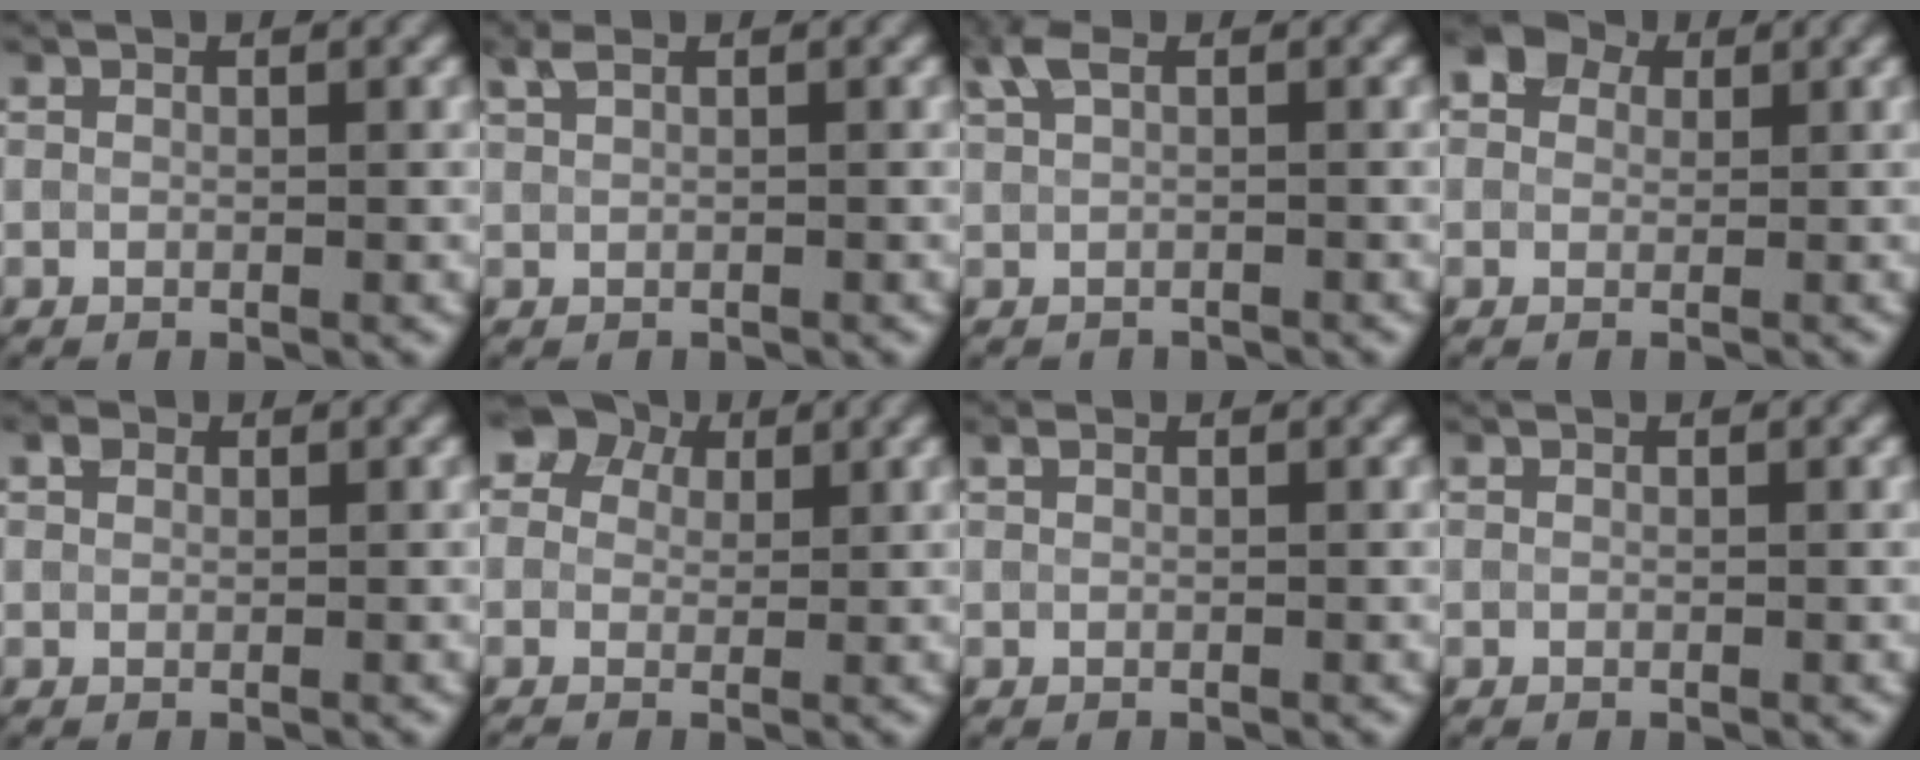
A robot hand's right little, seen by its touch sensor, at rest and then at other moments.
{"total": 0.9, "force": [0.7, 0.2, 0.5], "torque": [-0.012, 0.006, 0.014]}
{"total": 1.7, "force": [0.6, 0.9, 1.3], "torque": [-0.028, -0.003, 0.006]}
{"total": 4.1, "force": [1.7, 3.3, 1.8], "torque": [-0.014, 0.026, -0.005]}
{"total": 0.6, "force": [0.3, 0.5, 0.2], "torque": [0.001, 0.007, 0.000]}
{"total": 6.9, "force": [2.2, 5.6, 3.3], "torque": [-0.069, 0.031, 0.004]}
{"total": 0.0}
{"total": 0.0}